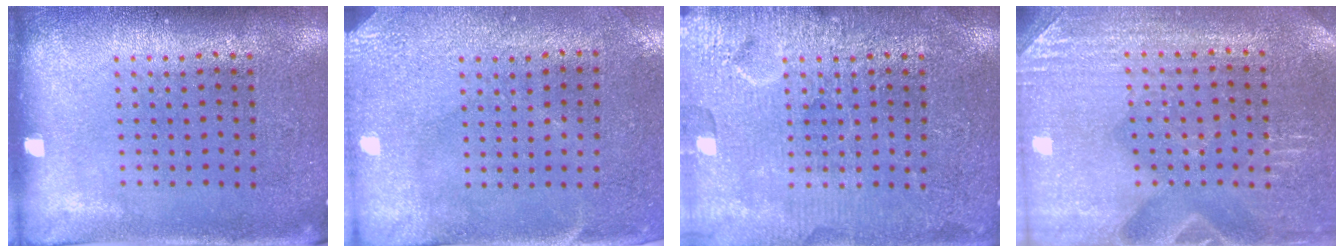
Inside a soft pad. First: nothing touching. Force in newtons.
{"total": 3.0, "press": 2.4, "slide": 1.8}
{"total": 6.1, "press": 6.0, "slide": 0.8}
{"total": 3.0, "press": 3.0, "slide": 0.2}